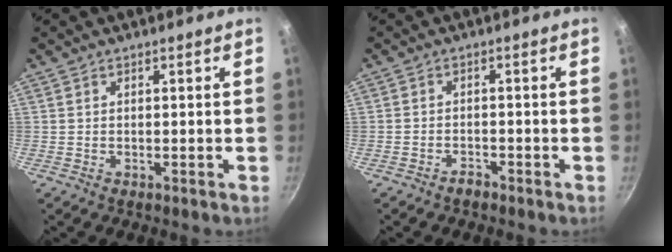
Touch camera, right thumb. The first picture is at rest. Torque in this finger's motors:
{"motor_torque": [0.23, 0.50, -0.46, 0.03, 0.00]}